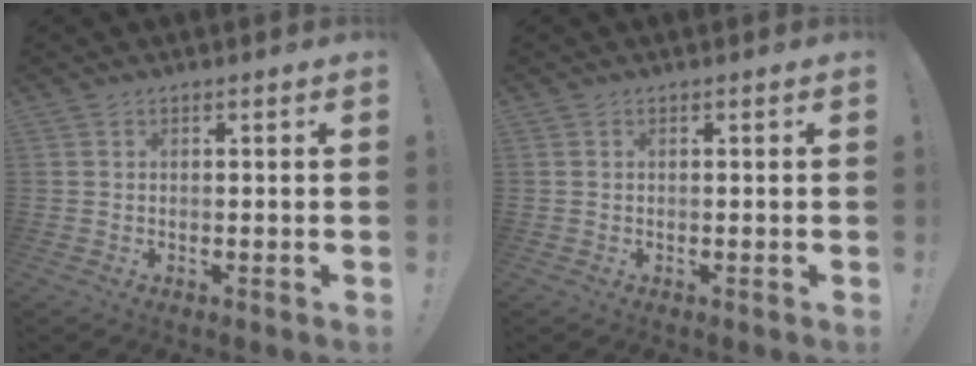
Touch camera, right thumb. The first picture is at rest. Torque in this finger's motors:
{"motor_torque": [-0.01, 0.12, 0.01, 0.04, 0.00]}